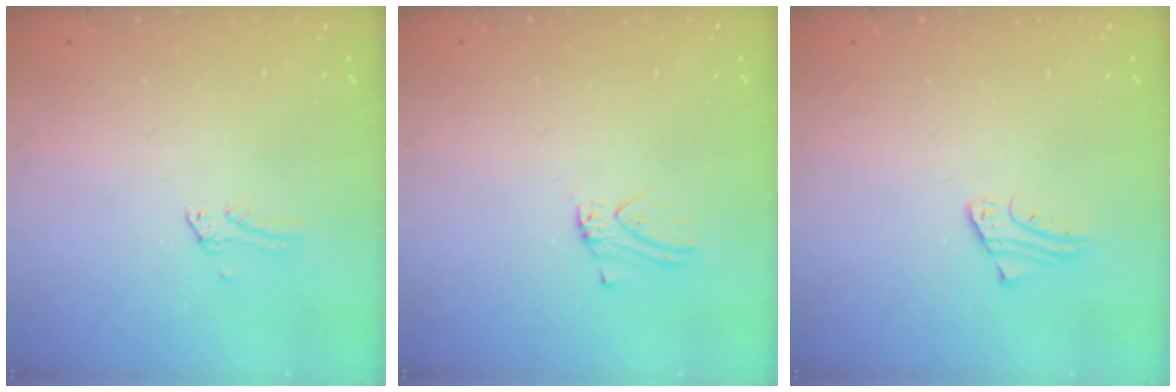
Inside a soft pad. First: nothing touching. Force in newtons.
{"total": 1.4, "press": 1.4, "slide": 0.1}
{"total": 2.7, "press": 2.7, "slide": 0.1}